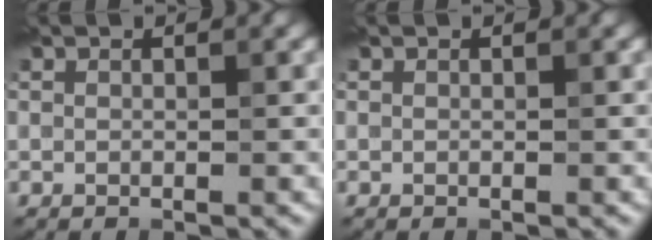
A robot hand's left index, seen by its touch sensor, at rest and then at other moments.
{"total": 0.0}